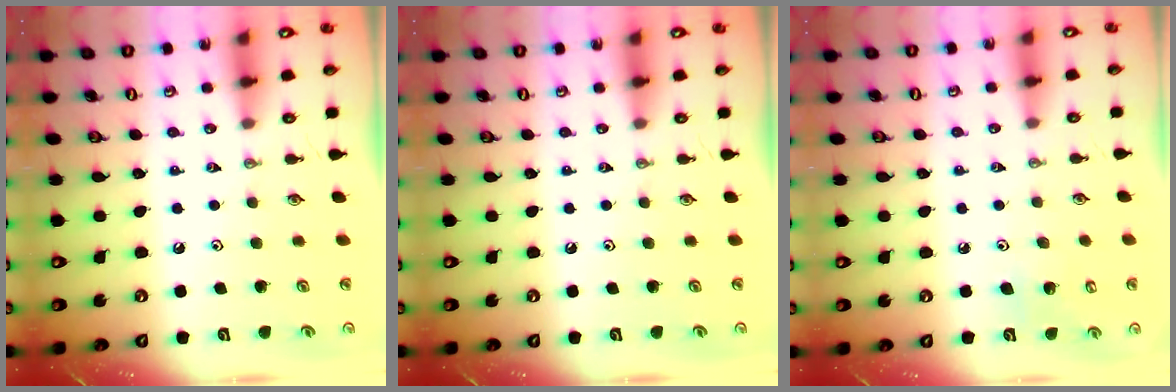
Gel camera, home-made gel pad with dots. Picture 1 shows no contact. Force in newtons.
{"total": 0.0}
{"total": 5.5, "press": 5.3, "slide": 1.6}